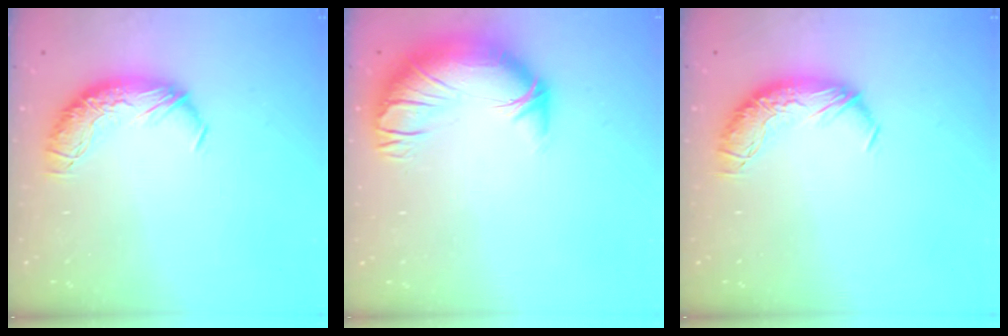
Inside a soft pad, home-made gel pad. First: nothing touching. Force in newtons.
{"total": 3.7, "press": 2.0, "slide": 3.1}
{"total": 0.0}